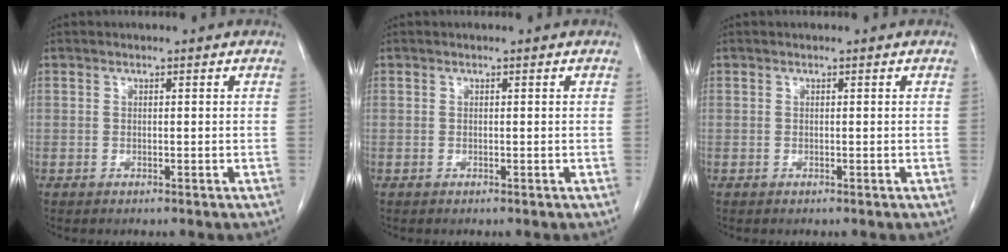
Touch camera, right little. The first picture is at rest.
{"total": 0.0}
{"total": 0.0}